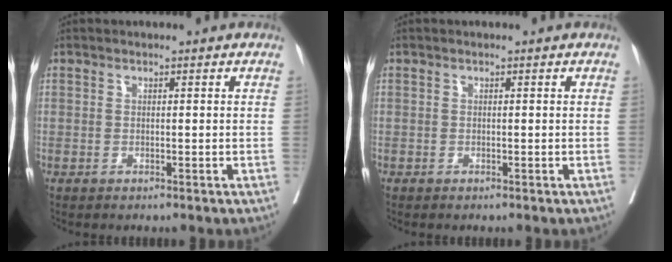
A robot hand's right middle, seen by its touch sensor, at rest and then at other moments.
{"total": 0.0}